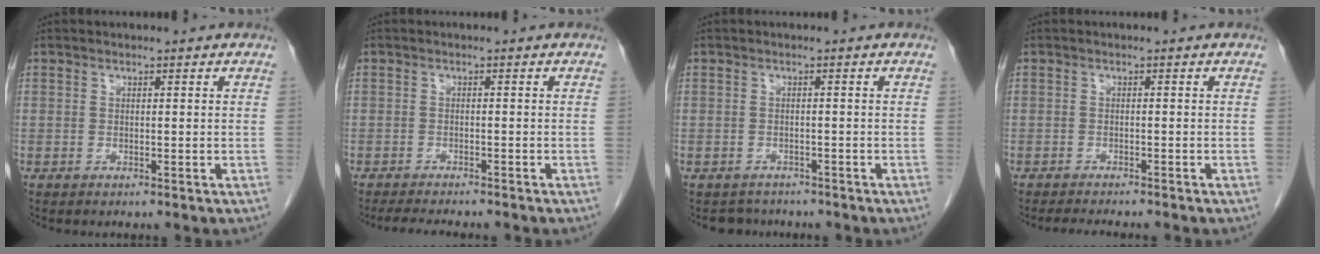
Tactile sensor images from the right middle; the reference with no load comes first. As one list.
[{"total": 6.6, "force": [-5.8, 0.9, 3.0], "torque": [-0.040, -0.011, -0.084]}, {"total": 2.9, "force": [-2.5, 1.4, -0.3], "torque": [0.000, 0.003, -0.038]}, {"total": 4.8, "force": [-4.3, 0.5, 2.0], "torque": [-0.024, -0.009, -0.060]}]